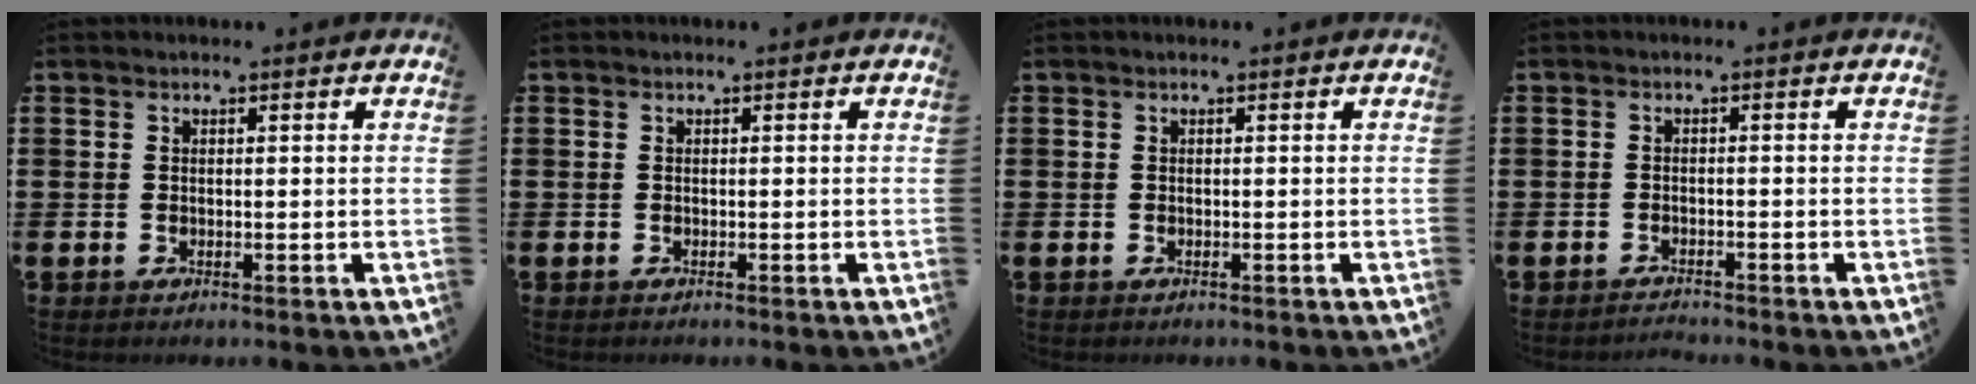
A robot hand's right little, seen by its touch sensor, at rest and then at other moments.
{"total": 0.0}
{"total": 0.0}
{"total": 1.2, "force": [-1.2, -0.1, -0.1], "torque": [-0.001, 0.003, -0.025]}